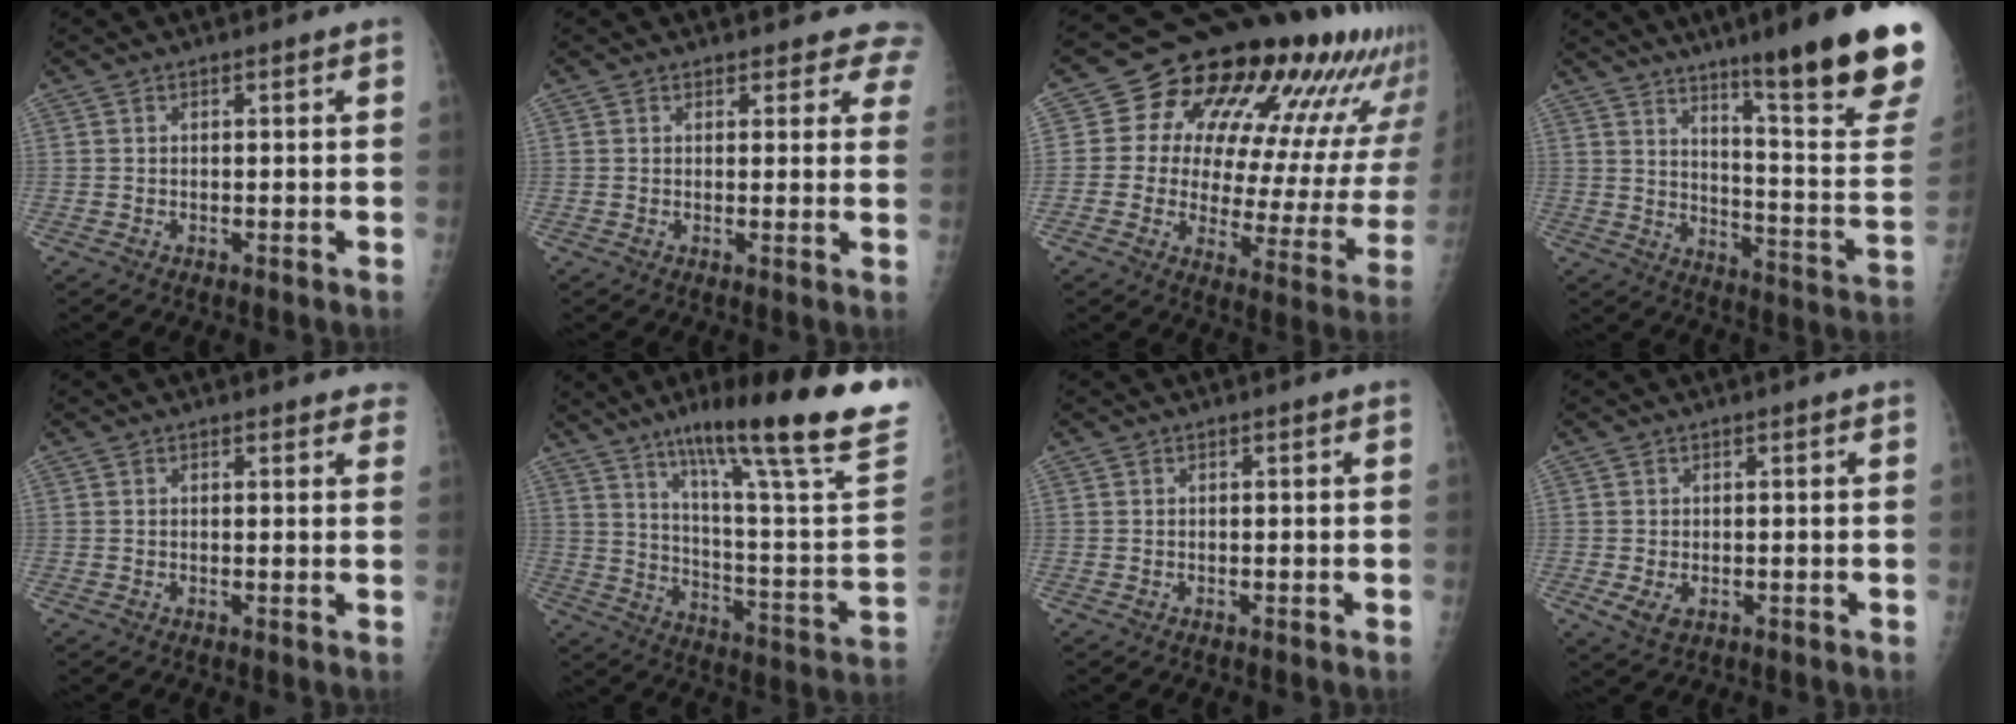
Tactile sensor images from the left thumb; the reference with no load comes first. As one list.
[{"total": 6.1, "force": [5.5, 2.6, 0.5], "torque": [0.045, -0.021, 0.035]}, {"total": 24.9, "force": [13.5, 11.5, 17.5], "torque": [-0.207, -0.027, 0.177]}, {"total": 24.2, "force": [15.5, 1.7, 18.5], "torque": [-0.230, -0.087, 0.223]}, {"total": 4.1, "force": [3.7, 1.3, 1.0], "torque": [0.014, -0.012, 0.027]}, {"total": 28.4, "force": [18.9, 2.7, 21.0], "torque": [-0.301, -0.078, 0.281]}, {"total": 0.0}, {"total": 3.0, "force": [-0.1, 1.7, 2.5], "torque": [-0.041, -0.004, 0.008]}]